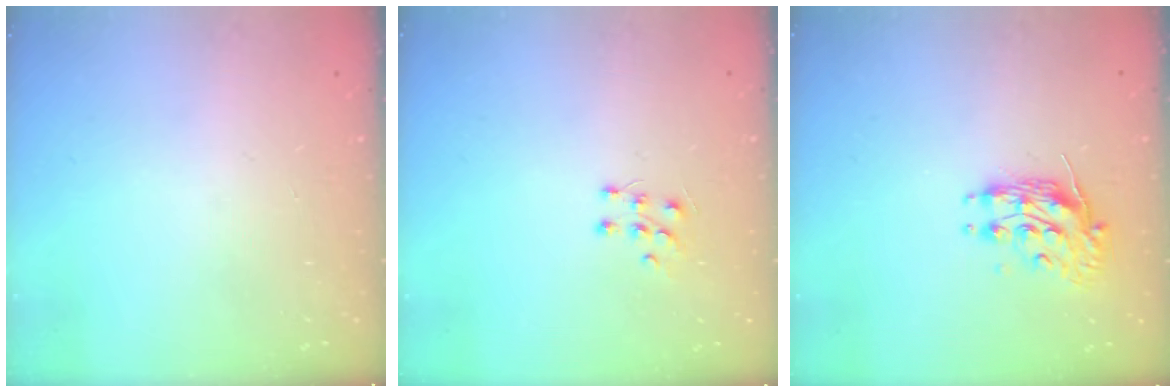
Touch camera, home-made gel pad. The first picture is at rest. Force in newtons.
{"total": 5.6, "press": 5.5, "slide": 1.0}
{"total": 9.8, "press": 9.7, "slide": 0.8}